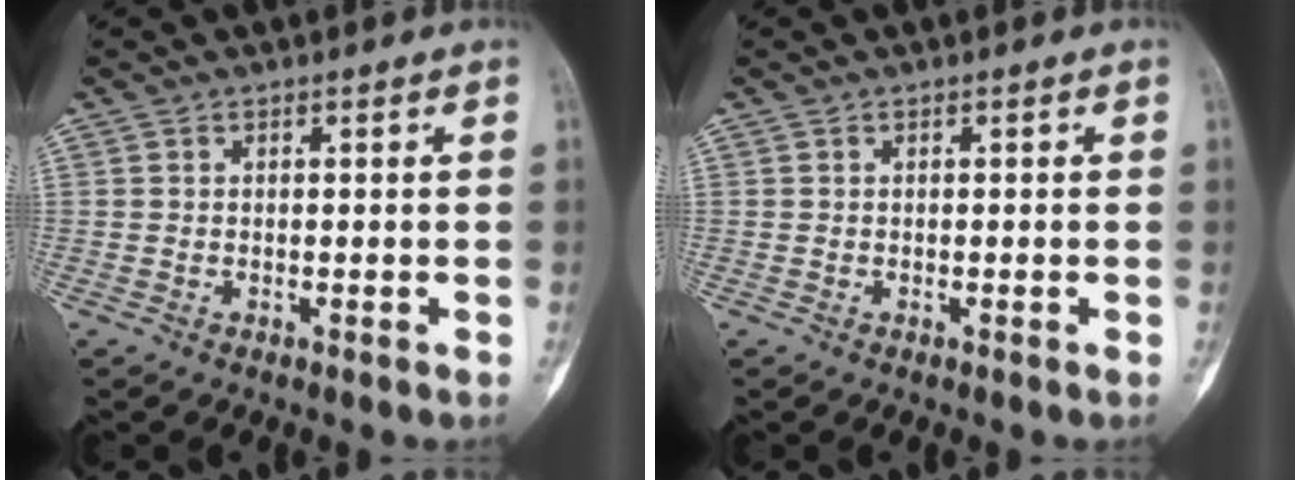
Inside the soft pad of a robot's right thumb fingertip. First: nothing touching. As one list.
[{"total": 0.0}]